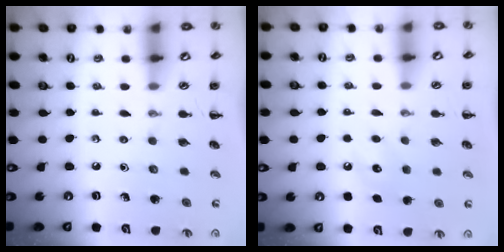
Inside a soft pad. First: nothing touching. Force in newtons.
{"total": 6.0, "press": 5.8, "slide": 1.3}